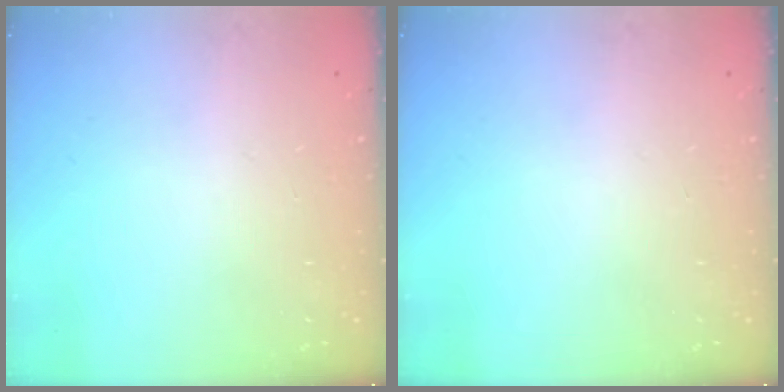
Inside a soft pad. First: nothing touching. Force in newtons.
{"total": 0.0}